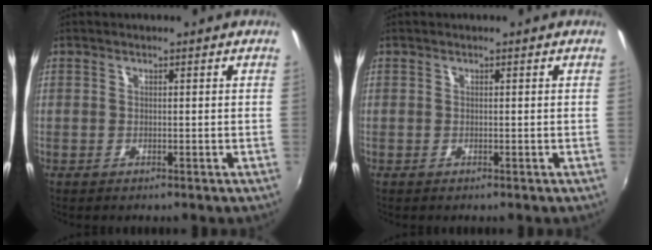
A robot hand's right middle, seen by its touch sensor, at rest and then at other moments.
{"total": 0.0}